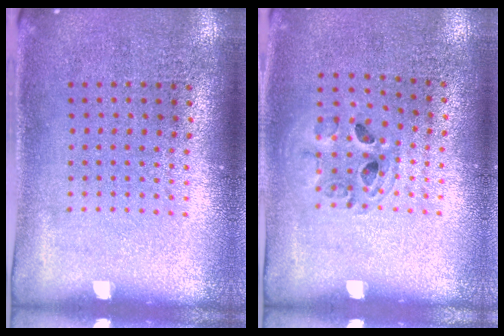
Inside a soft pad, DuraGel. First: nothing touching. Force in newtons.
{"total": 1.0, "press": 1.0, "slide": 0.1}